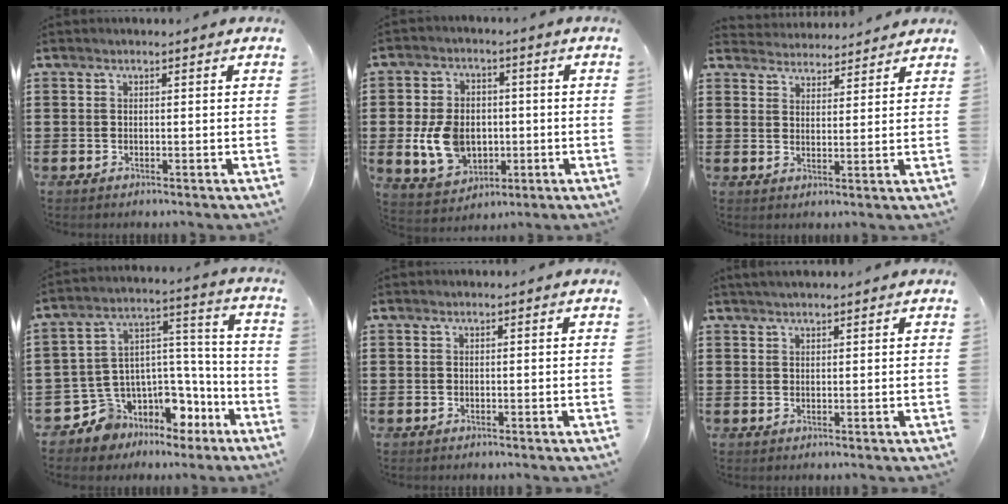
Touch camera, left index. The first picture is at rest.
{"total": 9.6, "force": [-0.8, 7.3, 6.2], "torque": [-0.143, 0.010, -0.014]}
{"total": 3.5, "force": [3.5, 0.3, -0.3], "torque": [-0.006, -0.014, 0.065]}
{"total": 8.9, "force": [-6.5, 5.9, 1.5], "torque": [-0.044, 0.002, -0.112]}
{"total": 0.0}
{"total": 1.5, "force": [1.4, 0.1, 0.5], "torque": [-0.011, 0.002, 0.027]}